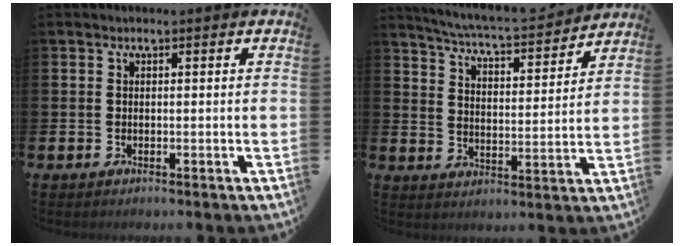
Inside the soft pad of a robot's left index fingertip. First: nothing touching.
{"total": 6.2, "force": [6.1, 0.1, 1.4], "torque": [-0.056, -0.044, 0.103]}